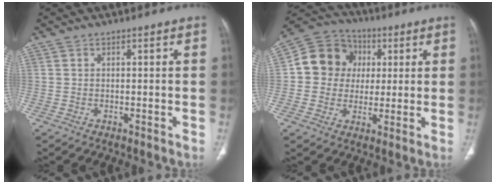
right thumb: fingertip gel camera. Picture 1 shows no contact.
{"total": 12.3, "force": [1.8, 11.2, 4.6], "torque": [-0.051, 0.014, 0.022]}